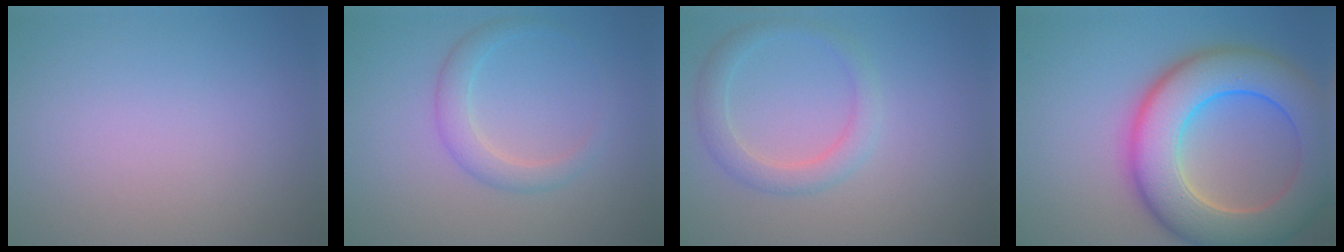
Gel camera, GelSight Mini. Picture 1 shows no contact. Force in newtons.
{"total": 2.4, "press": 2.4, "slide": 0.1}
{"total": 2.7, "press": 2.7, "slide": 0.2}
{"total": 11.3, "press": 11.3, "slide": 0.5}